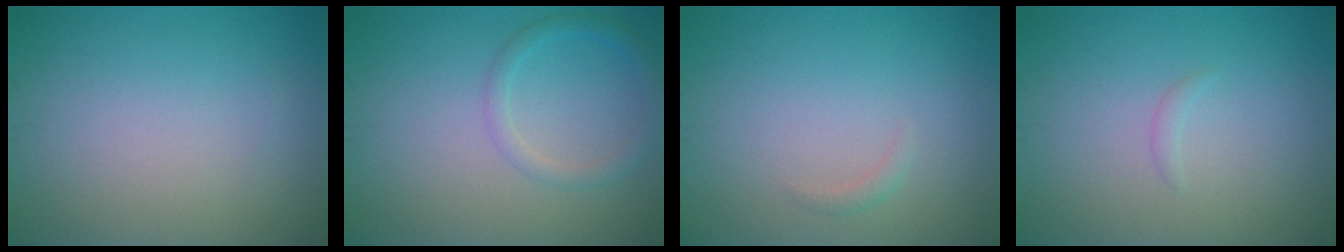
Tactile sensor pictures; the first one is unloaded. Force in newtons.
{"total": 1.9, "press": 1.9, "slide": 0.2}
{"total": 0.7, "press": 0.7, "slide": 0.1}
{"total": 0.5, "press": 0.5, "slide": 0.1}